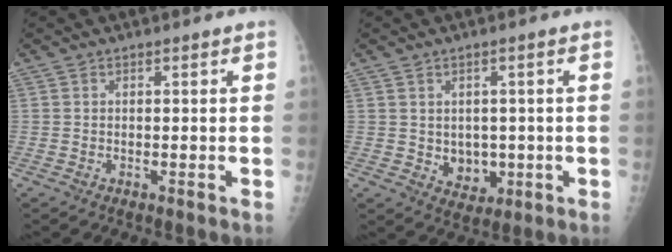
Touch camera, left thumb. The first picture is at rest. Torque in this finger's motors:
{"motor_torque": [-0.02, -0.01, 0.14, -0.02, 0.02]}